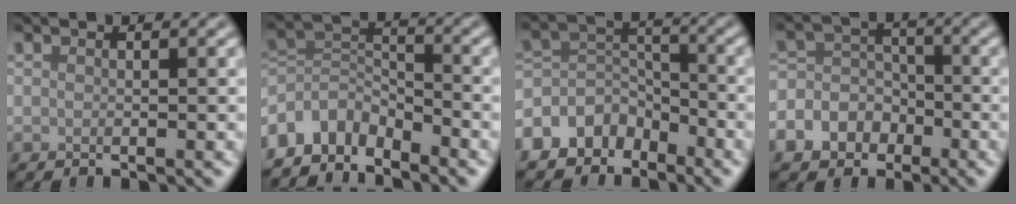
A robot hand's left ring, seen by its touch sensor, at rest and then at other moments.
{"total": 4.9, "force": [-3.9, 2.4, 1.6], "torque": [-0.023, 0.001, -0.086]}
{"total": 5.5, "force": [-4.0, 3.4, 1.6], "torque": [-0.014, 0.013, -0.084]}
{"total": 6.3, "force": [-3.1, 5.2, 1.8], "torque": [-0.019, 0.002, -0.069]}